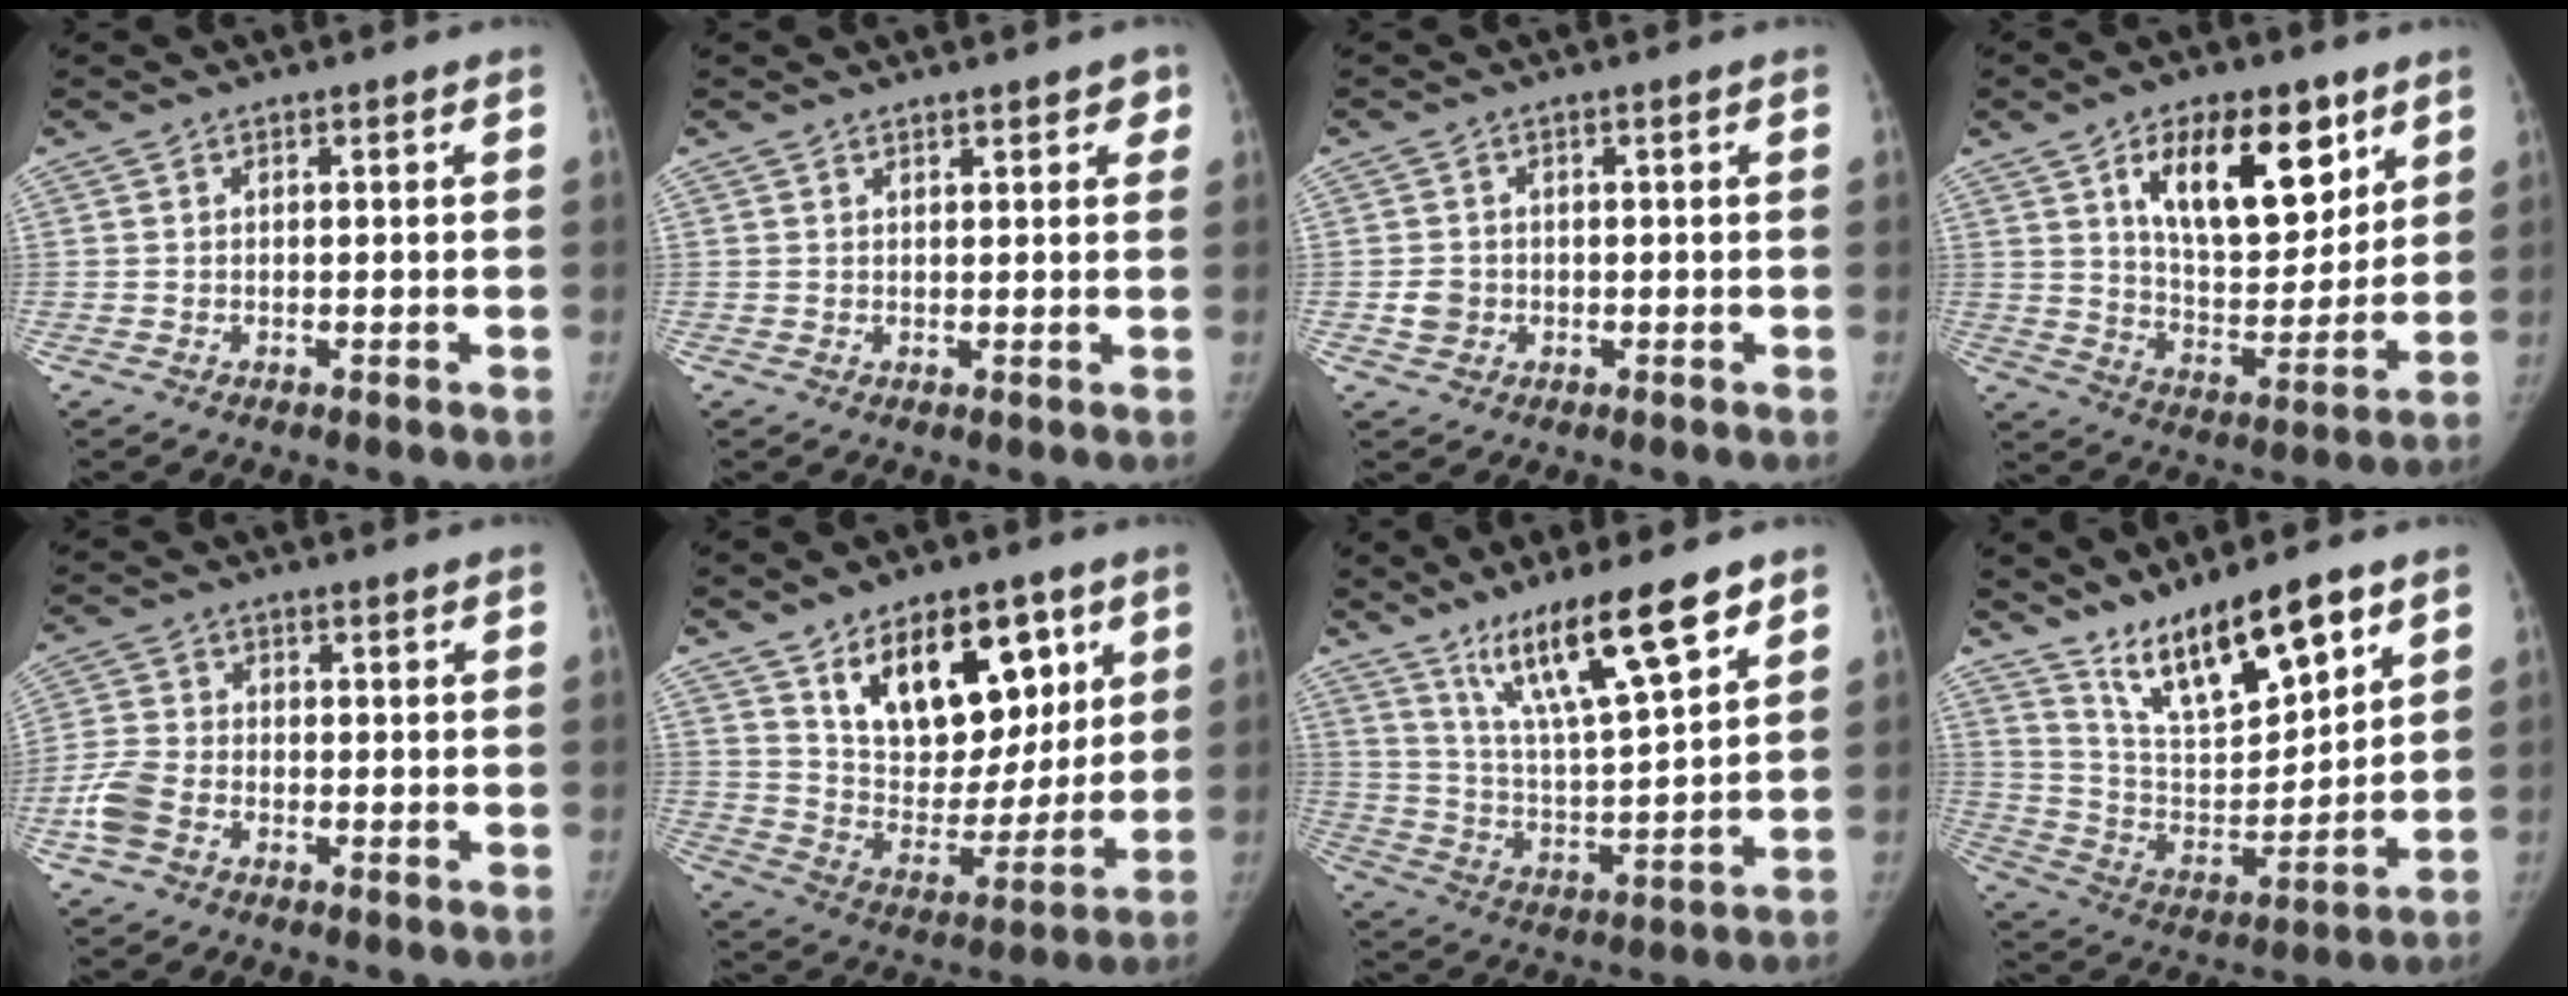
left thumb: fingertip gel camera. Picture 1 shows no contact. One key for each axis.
{"total": 3.0, "fx": 2.0, "fy": 1.3, "fz": 1.8, "tx": -0.003, "ty": -0.006, "tz": 0.023}
{"total": 2.7, "fx": -0.4, "fy": 2.5, "fz": 1.0, "tx": -0.009, "ty": 0.004, "tz": -0.004}
{"total": 18.6, "fx": 9.1, "fy": 9.3, "fz": 13.4, "tx": -0.155, "ty": -0.049, "tz": 0.156}
{"total": 5.8, "fx": -2.8, "fy": 3.7, "fz": 3.5, "tx": -0.087, "ty": 0.009, "tz": -0.062}
{"total": 20.2, "fx": 9.5, "fy": 11.8, "fz": 13.3, "tx": -0.145, "ty": -0.050, "tz": 0.165}
{"total": 17.3, "fx": 11.2, "fy": 2.9, "fz": 12.9, "tx": -0.206, "ty": -0.059, "tz": 0.205}
{"total": 16.7, "fx": 11.5, "fy": 5.0, "fz": 11.1, "tx": -0.156, "ty": -0.065, "tz": 0.218}